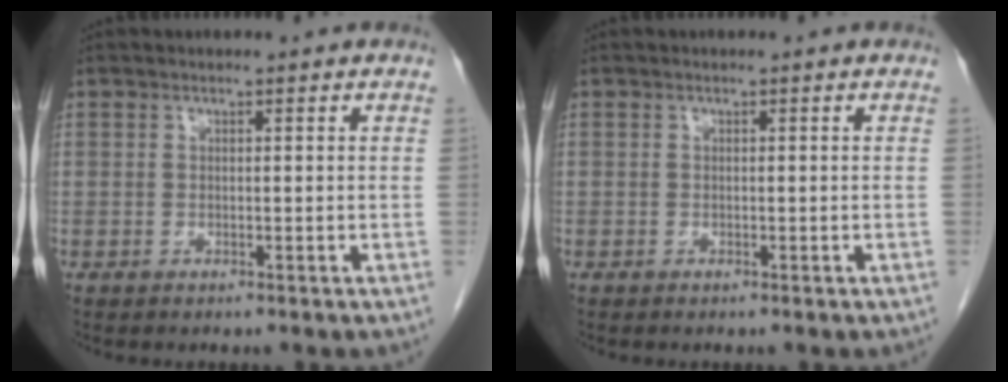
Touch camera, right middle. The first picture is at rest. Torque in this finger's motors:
{"motor_torque": [0.42, -0.33, -0.02, -0.06]}